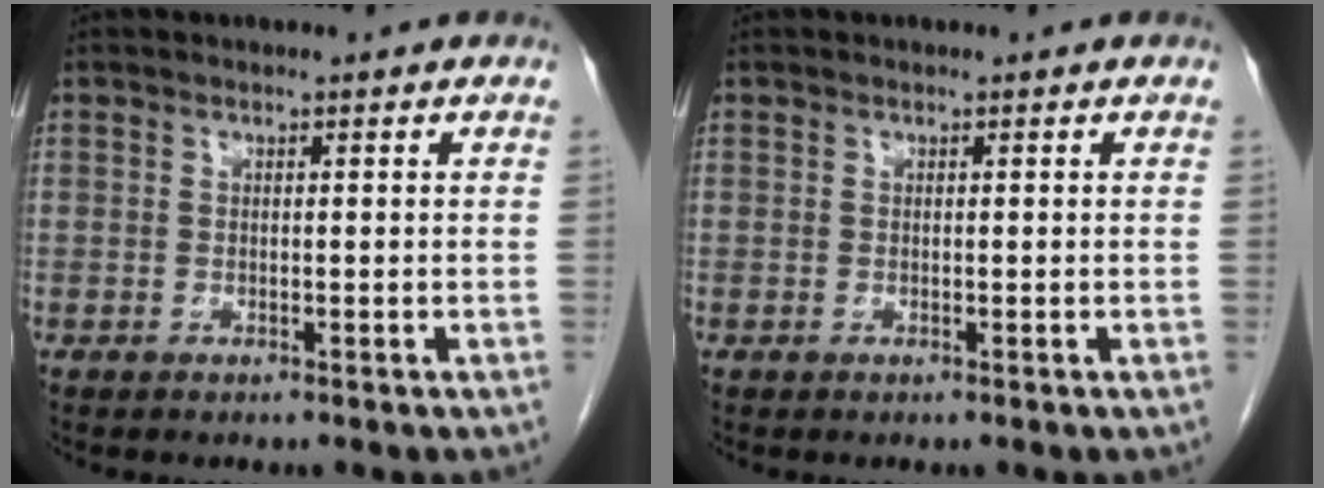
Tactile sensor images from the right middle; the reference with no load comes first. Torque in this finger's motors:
{"motor_torque": [0.00, 0.00, 0.00, 0.00]}